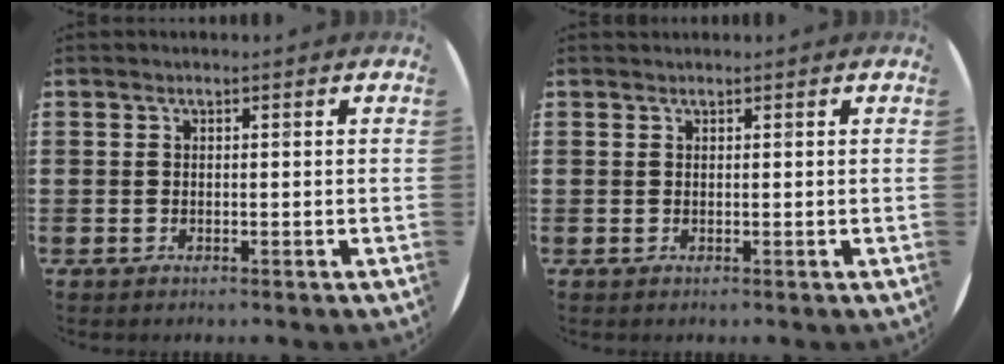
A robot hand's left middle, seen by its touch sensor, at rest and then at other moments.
{"total": 0.0}